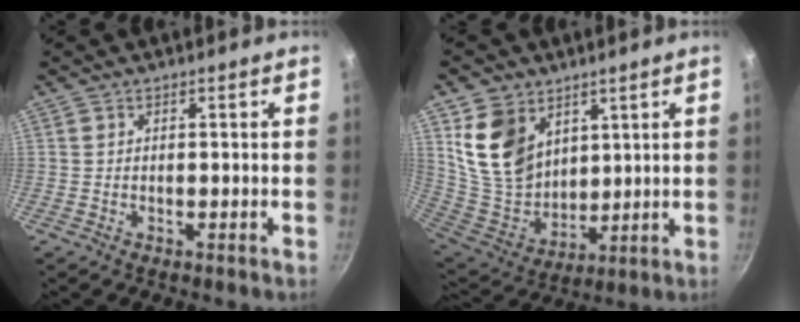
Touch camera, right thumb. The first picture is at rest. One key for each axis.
{"total": 14.2, "fx": 7.0, "fy": 10.2, "fz": 7.1, "tx": -0.106, "ty": -0.043, "tz": 0.152}